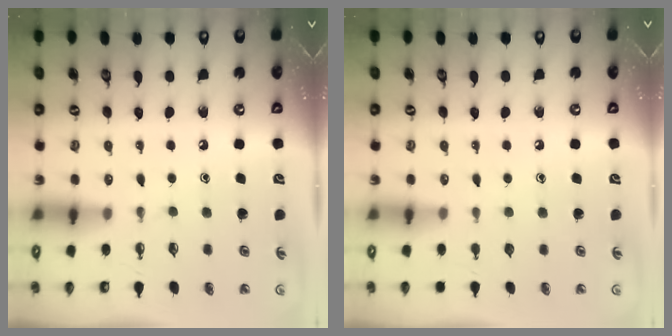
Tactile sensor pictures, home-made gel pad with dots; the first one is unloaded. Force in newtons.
{"total": 0.0}